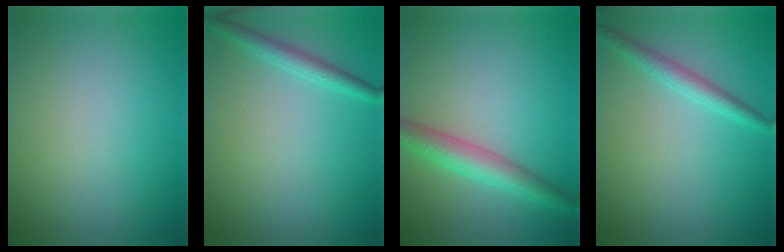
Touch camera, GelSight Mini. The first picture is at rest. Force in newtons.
{"total": 2.0, "press": 2.0, "slide": 0.1}
{"total": 4.2, "press": 4.2, "slide": 0.2}
{"total": 2.2, "press": 2.2, "slide": 0.0}